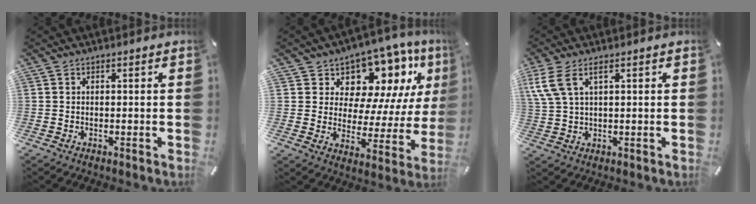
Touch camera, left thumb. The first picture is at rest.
{"total": 11.1, "force": [7.6, 7.4, 3.3], "torque": [-0.045, -0.083, 0.134]}
{"total": 6.2, "force": [2.7, 2.6, 4.8], "torque": [-0.121, -0.007, 0.046]}